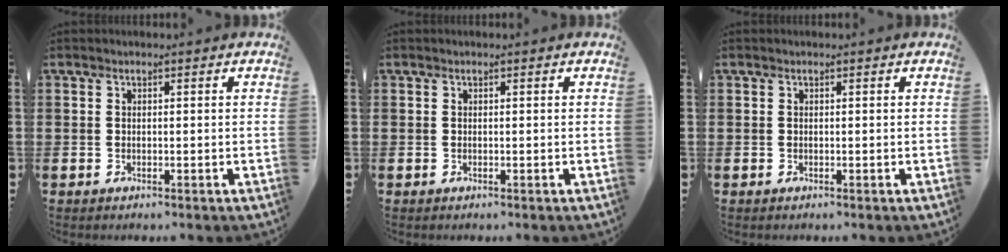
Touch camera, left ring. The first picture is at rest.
{"total": 0.0}
{"total": 0.0}